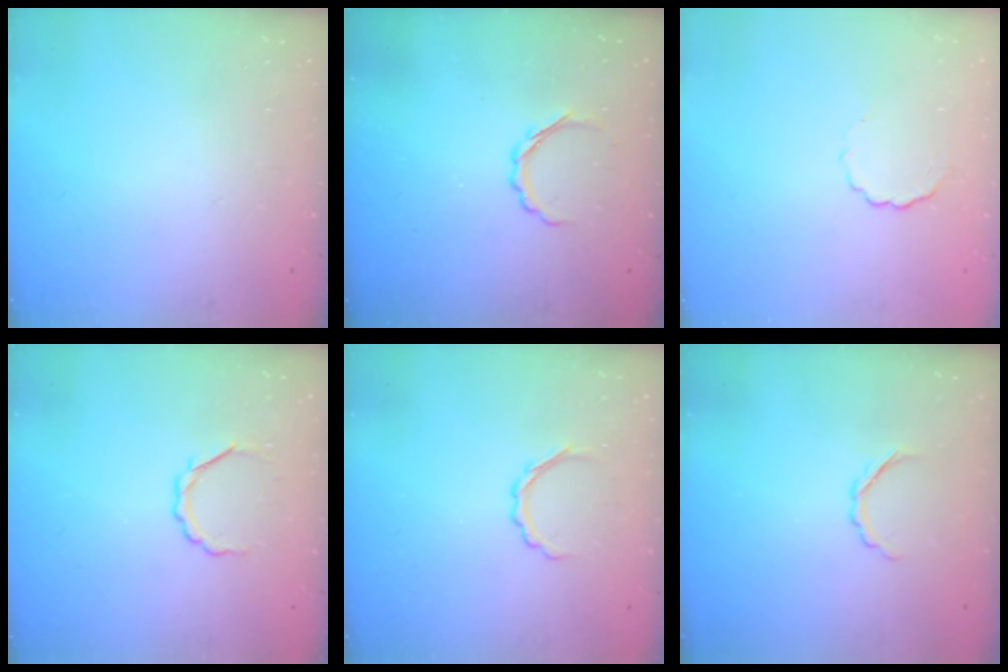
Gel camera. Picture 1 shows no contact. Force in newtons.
{"total": 4.4, "press": 4.2, "slide": 1.1}
{"total": 3.3, "press": 3.2, "slide": 0.7}
{"total": 3.7, "press": 3.5, "slide": 1.1}
{"total": 4.4, "press": 4.2, "slide": 1.2}
{"total": 2.7, "press": 2.6, "slide": 0.8}